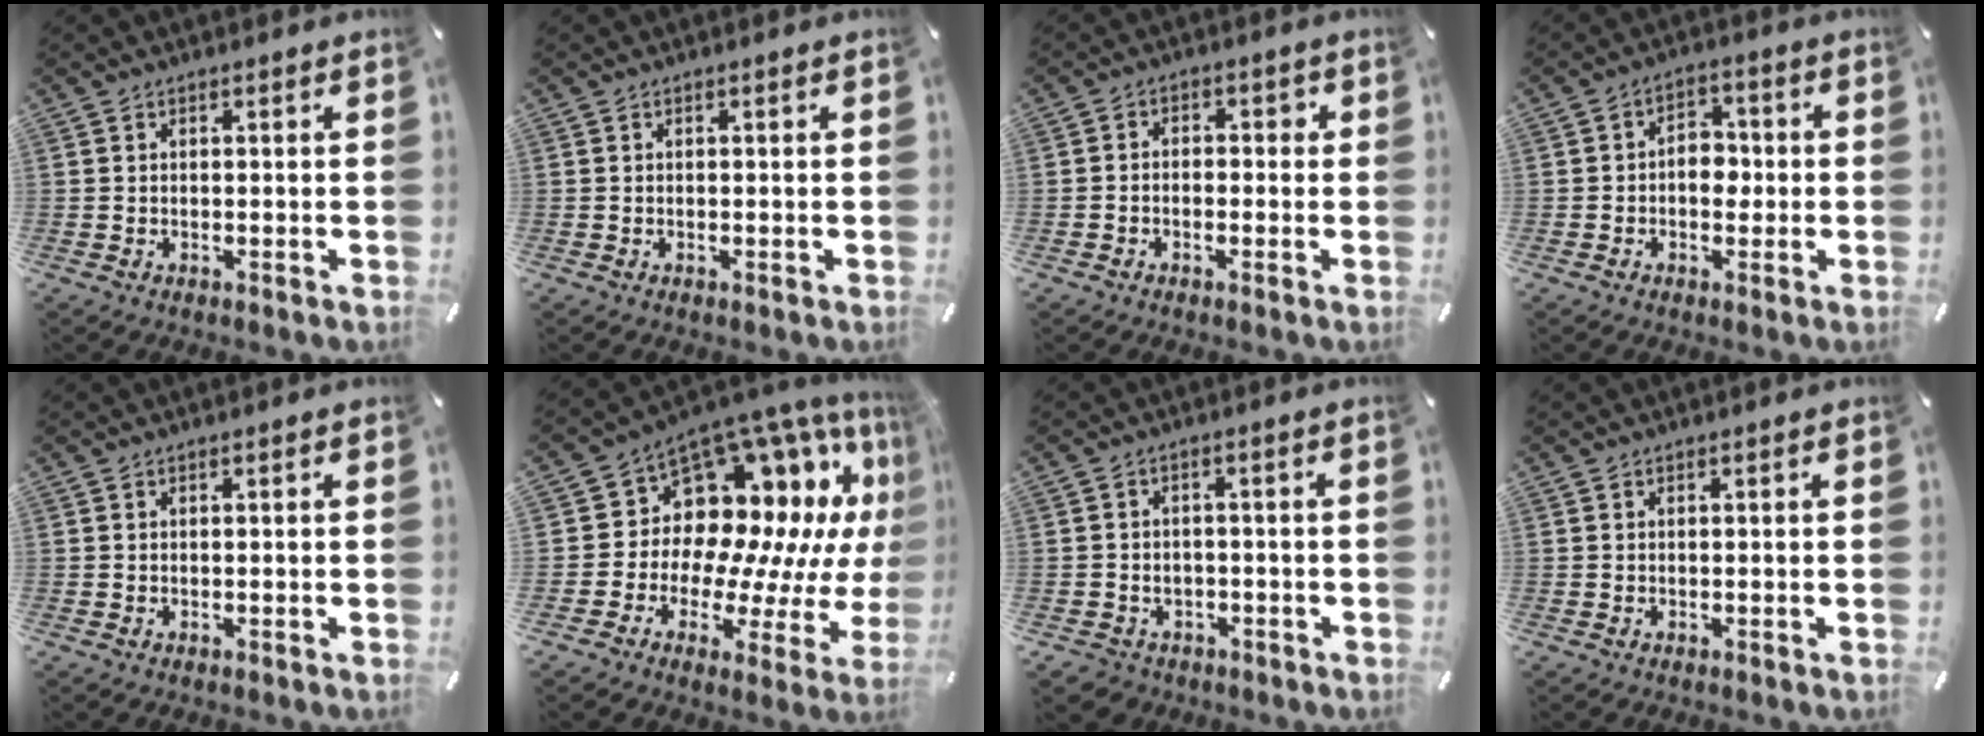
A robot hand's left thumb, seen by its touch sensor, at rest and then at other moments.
{"total": 0.0}
{"total": 3.0, "force": [-1.9, 1.9, 1.3], "torque": [-0.023, 0.015, -0.038]}
{"total": 5.6, "force": [-1.1, 4.0, 3.7], "torque": [-0.051, 0.009, -0.024]}
{"total": 0.0}
{"total": 14.6, "force": [7.9, 10.2, 6.8], "torque": [-0.090, -0.110, 0.146]}
{"total": 3.8, "force": [-1.5, 3.4, 0.8], "torque": [-0.022, 0.008, -0.030]}
{"total": 0.0}